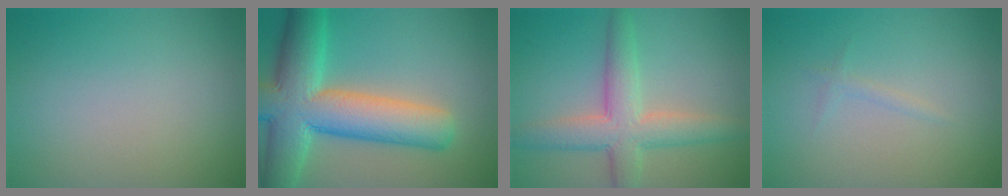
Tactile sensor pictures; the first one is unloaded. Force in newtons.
{"total": 11.8, "press": 11.8, "slide": 0.7}
{"total": 5.7, "press": 5.7, "slide": 0.2}
{"total": 0.7, "press": 0.7, "slide": 0.1}